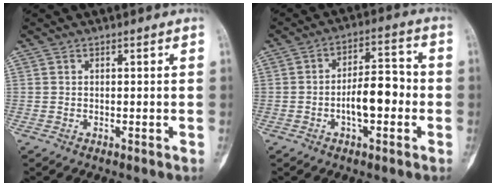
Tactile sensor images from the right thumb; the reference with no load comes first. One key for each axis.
{"total": 9.3, "fx": -1.9, "fy": 4.4, "fz": 8.0, "tx": -0.115, "ty": 0.033, "tz": -0.037}